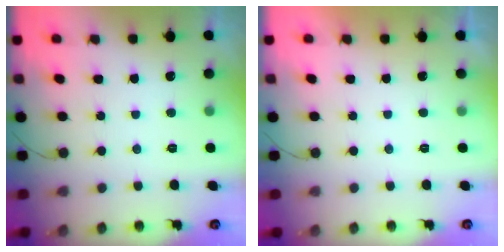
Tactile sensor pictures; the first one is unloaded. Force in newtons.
{"total": 2.1, "press": 2.1, "slide": 0.4}